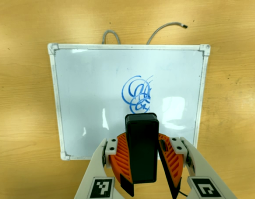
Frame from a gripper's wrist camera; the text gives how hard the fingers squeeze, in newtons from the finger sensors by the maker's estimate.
{"total": 7.9, "left": 8.7, "right": 7.1}